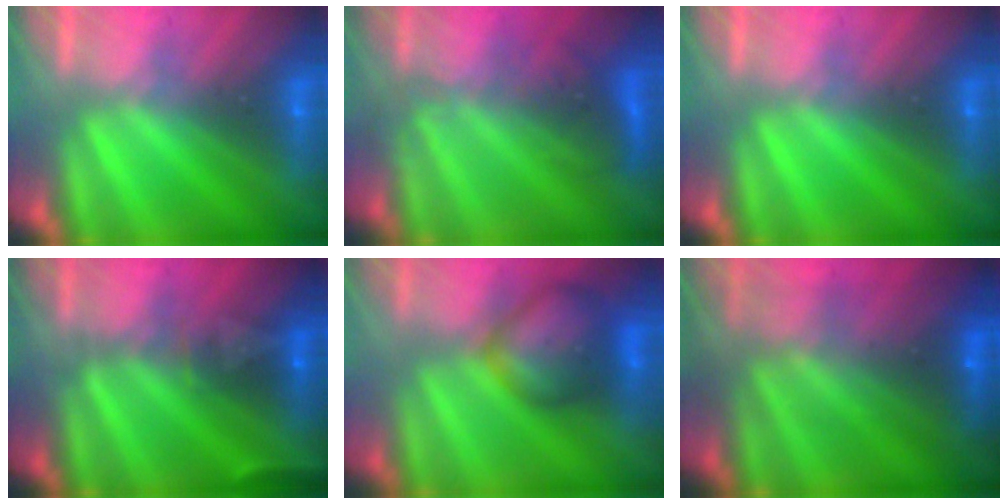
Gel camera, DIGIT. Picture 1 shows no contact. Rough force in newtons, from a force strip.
{"total": 3.0}
{"total": 0.0}
{"total": 2.9}
{"total": 8.7}
{"total": 8.7}